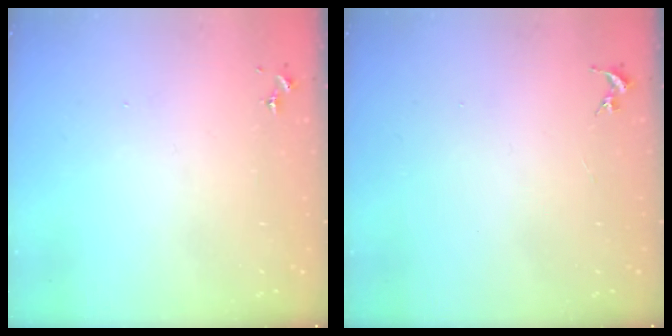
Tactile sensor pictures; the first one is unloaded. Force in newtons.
{"total": 0.0}